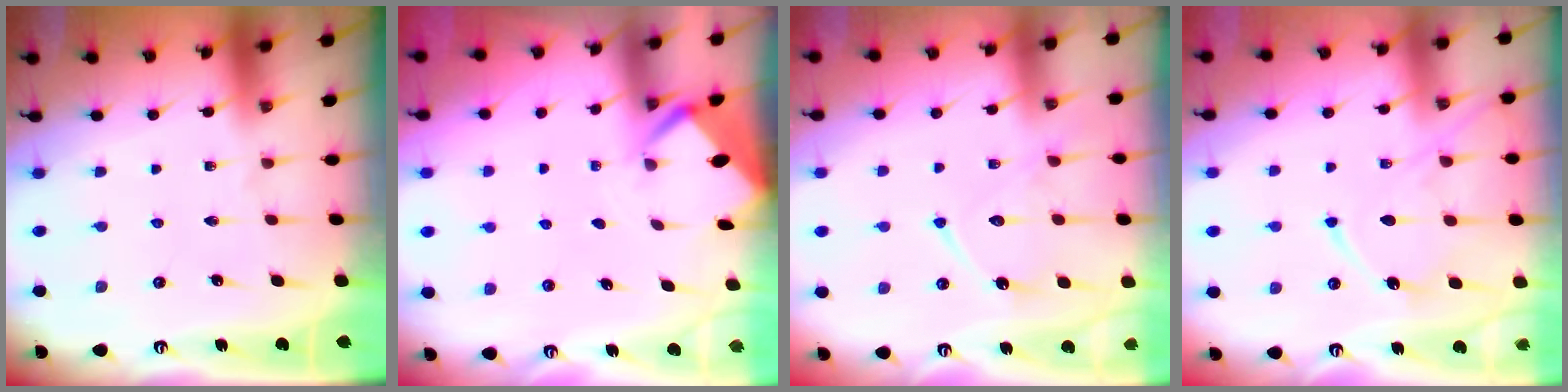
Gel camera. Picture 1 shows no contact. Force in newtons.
{"total": 2.8, "press": 2.8, "slide": 0.2}
{"total": 13.3, "press": 13.2, "slide": 1.3}
{"total": 11.6, "press": 11.5, "slide": 1.1}